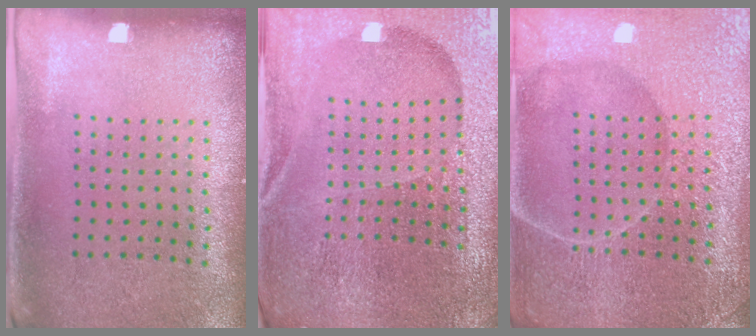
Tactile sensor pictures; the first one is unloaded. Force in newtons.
{"total": 5.2, "press": 4.8, "slide": 2.0}
{"total": 4.9, "press": 4.9, "slide": 0.6}